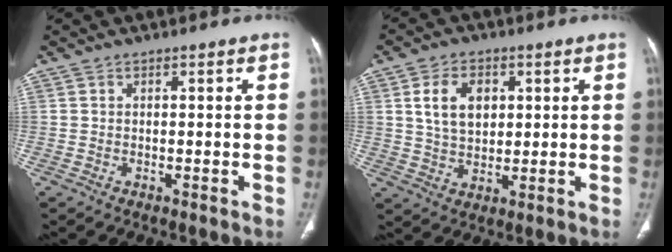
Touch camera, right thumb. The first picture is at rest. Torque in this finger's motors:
{"motor_torque": [1.16, 1.09, 0.49, -0.23, 0.07]}